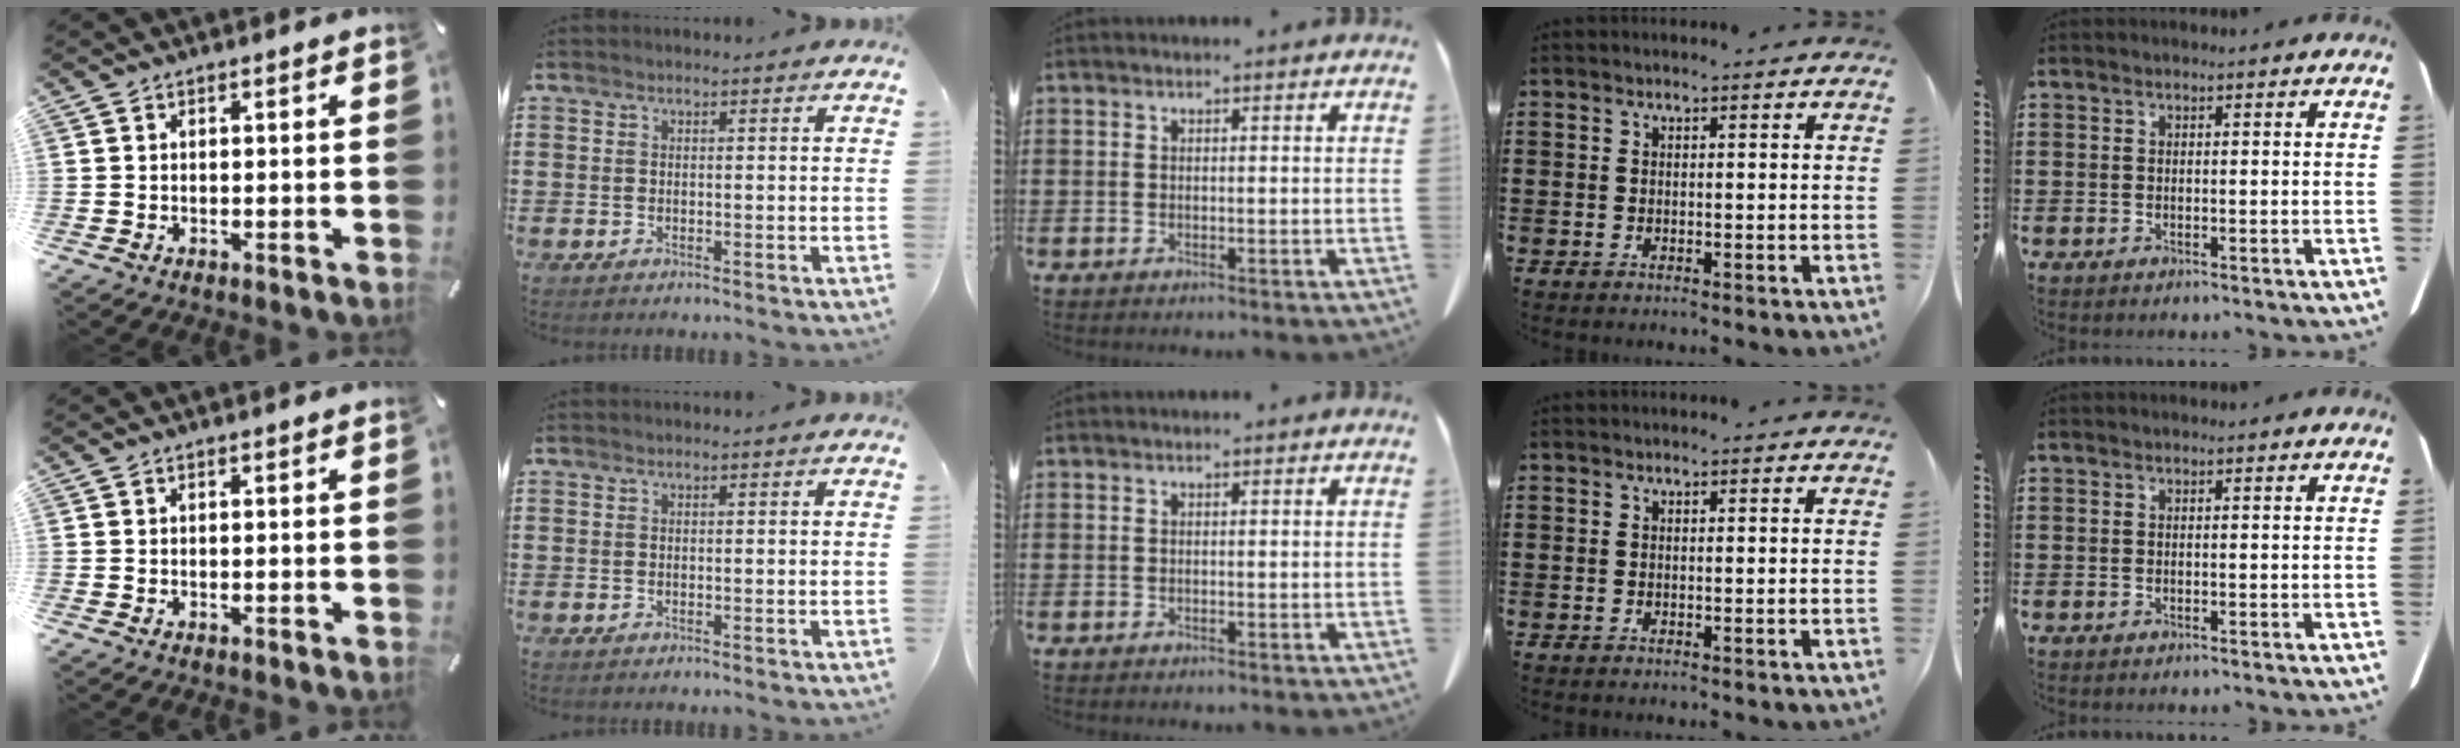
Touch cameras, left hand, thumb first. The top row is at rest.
{}